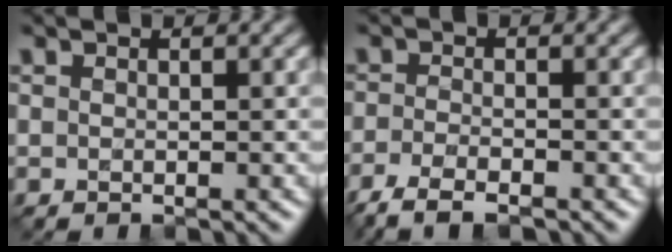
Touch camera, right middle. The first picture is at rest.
{"total": 4.0, "force": [-3.1, 1.0, 2.4], "torque": [-0.050, -0.009, -0.064]}